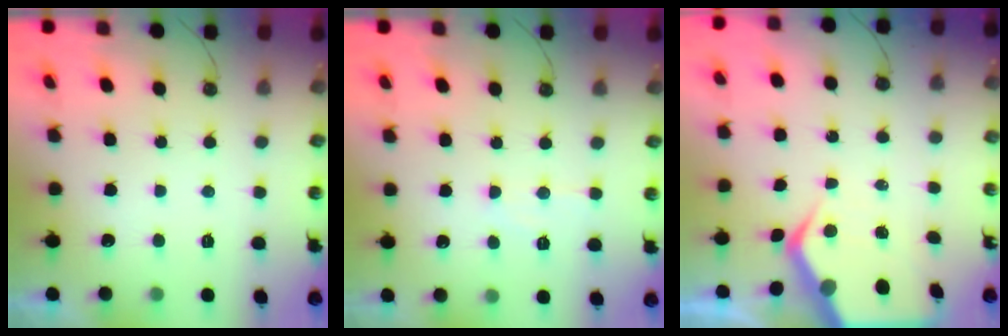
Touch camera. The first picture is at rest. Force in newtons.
{"total": 7.7, "press": 7.6, "slide": 0.4}
{"total": 8.4, "press": 8.3, "slide": 1.2}